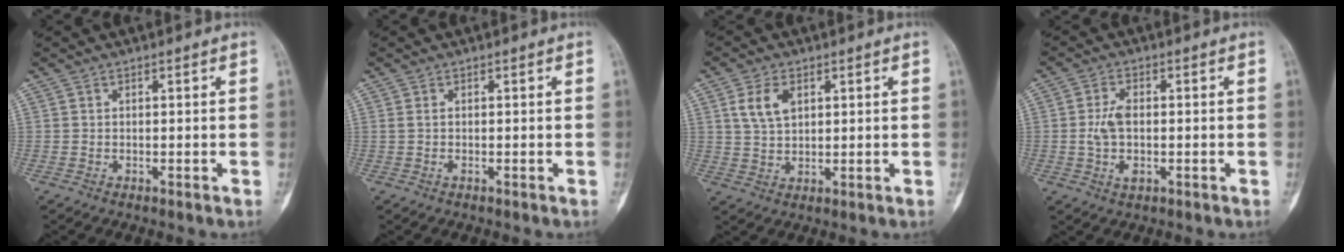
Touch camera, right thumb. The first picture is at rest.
{"total": 0.8, "force": [-0.1, 0.2, 0.8], "torque": [-0.021, 0.000, 0.000]}
{"total": 5.8, "force": [2.2, 3.6, 4.1], "torque": [-0.073, -0.006, 0.044]}
{"total": 5.4, "force": [-0.4, 2.9, 4.6], "torque": [-0.096, 0.003, -0.010]}